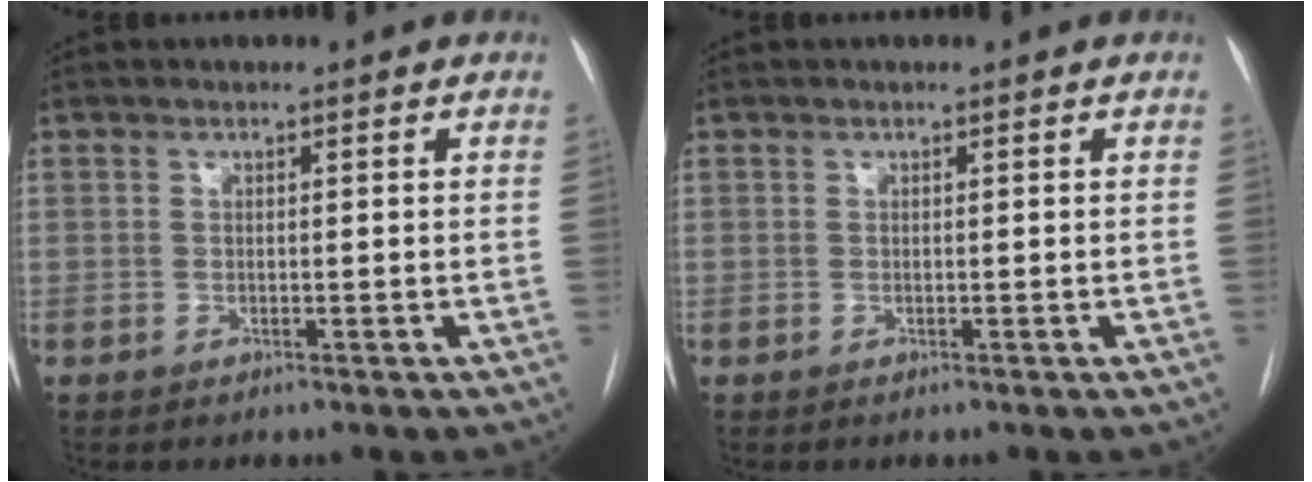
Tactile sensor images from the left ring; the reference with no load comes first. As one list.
[{"total": 0.0}]